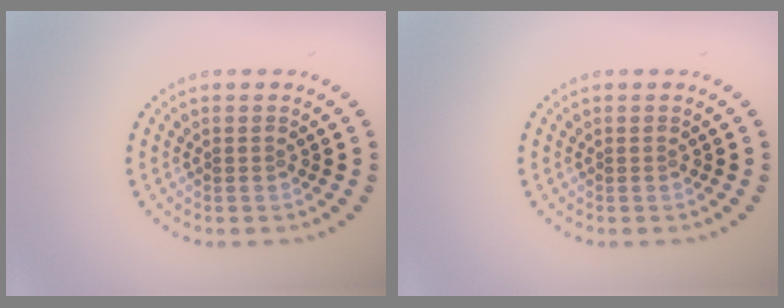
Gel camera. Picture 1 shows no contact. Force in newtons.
{"total": 0.0}